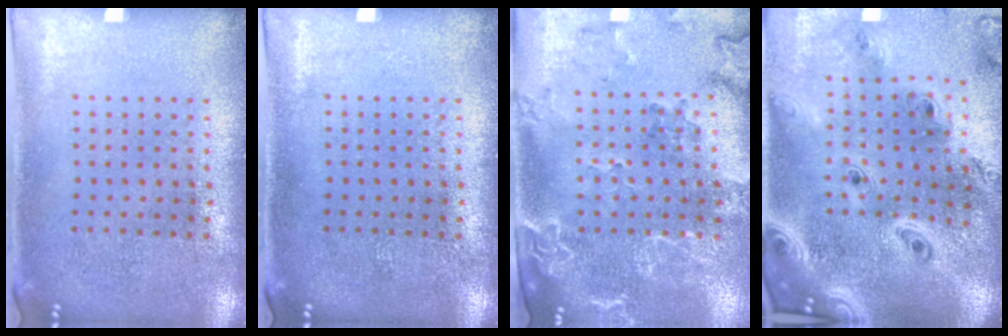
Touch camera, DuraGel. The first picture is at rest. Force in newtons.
{"total": 0.0}
{"total": 2.0, "press": 1.9, "slide": 0.7}
{"total": 3.4, "press": 2.7, "slide": 2.0}